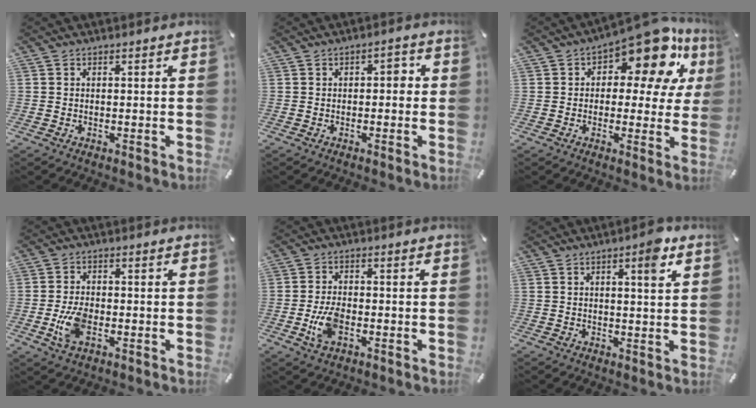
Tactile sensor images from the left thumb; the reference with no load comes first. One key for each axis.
{"total": 2.3, "fx": -0.4, "fy": 1.5, "fz": 1.7, "tx": -0.026, "ty": 0.009, "tz": -0.015}
{"total": 15.2, "fx": 9.0, "fy": 6.5, "fz": 10.4, "tx": -0.152, "ty": -0.065, "tz": 0.150}
{"total": 7.0, "fx": -1.9, "fy": 4.1, "fz": 5.4, "tx": -0.121, "ty": 0.002, "tz": -0.036}
{"total": 6.4, "fx": -1.9, "fy": 3.6, "fz": 5.0, "tx": -0.109, "ty": 0.003, "tz": -0.035}
{"total": 5.4, "fx": 2.6, "fy": 1.3, "fz": 4.6, "tx": -0.056, "ty": -0.011, "tz": 0.034}